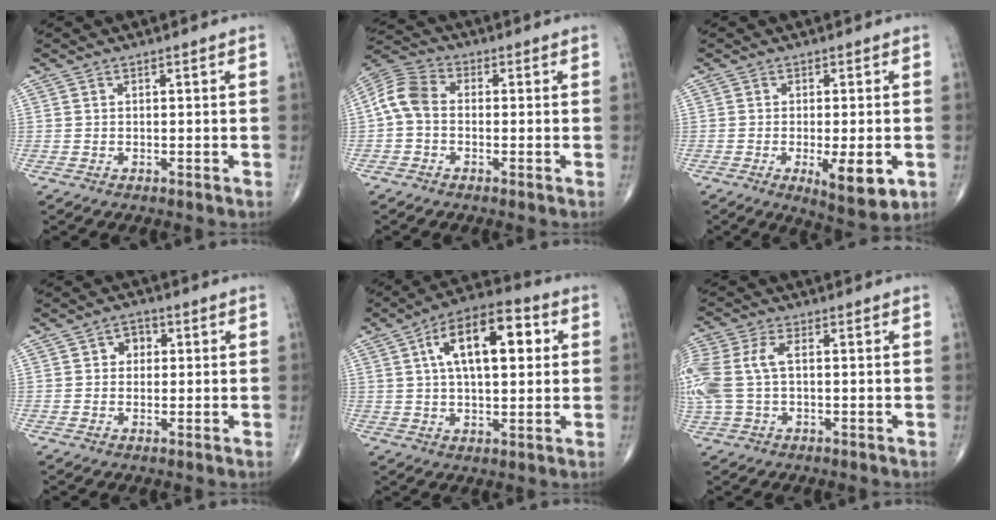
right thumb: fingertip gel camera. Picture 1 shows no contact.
{"total": 7.2, "force": [-0.6, 5.1, 5.1], "torque": [-0.098, 0.021, -0.028]}
{"total": 8.4, "force": [-2.4, 2.5, 7.6], "torque": [-0.105, -0.016, -0.031]}
{"total": 3.4, "force": [0.7, 2.8, 1.7], "torque": [-0.003, 0.005, 0.004]}
{"total": 15.6, "force": [4.1, 7.3, 13.2], "torque": [-0.194, 0.015, 0.059]}
{"total": 10.7, "force": [0.9, 6.0, 8.8], "torque": [-0.248, 0.021, 0.021]}